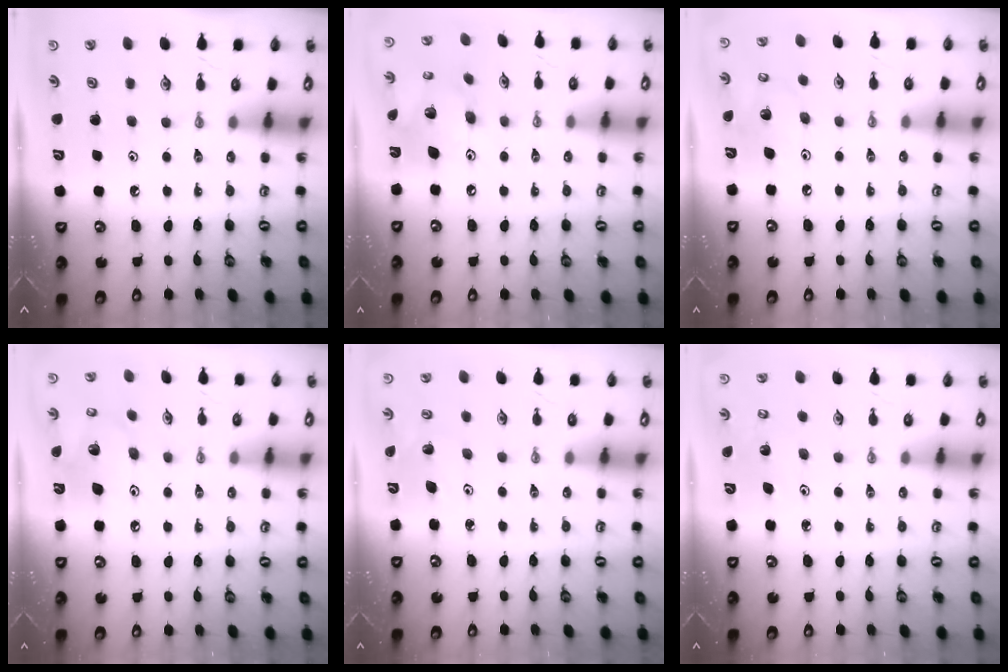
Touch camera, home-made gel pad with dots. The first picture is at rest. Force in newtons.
{"total": 14.1, "press": 14.0, "slide": 1.3}
{"total": 9.4, "press": 9.2, "slide": 1.8}
{"total": 13.1, "press": 12.8, "slide": 2.4}
{"total": 2.8, "press": 2.5, "slide": 1.3}
{"total": 2.3, "press": 2.3, "slide": 0.3}